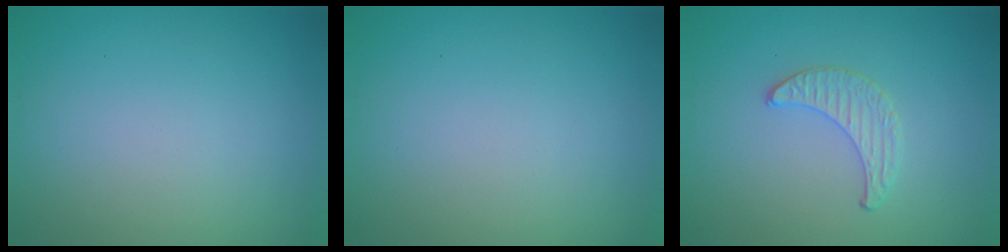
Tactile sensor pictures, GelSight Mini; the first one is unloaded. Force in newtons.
{"total": 0.0}
{"total": 1.0, "press": 1.0, "slide": 0.3}